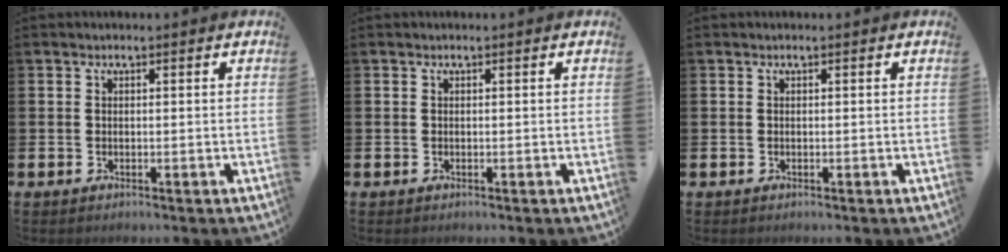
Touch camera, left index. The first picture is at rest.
{"total": 0.0}
{"total": 0.0}